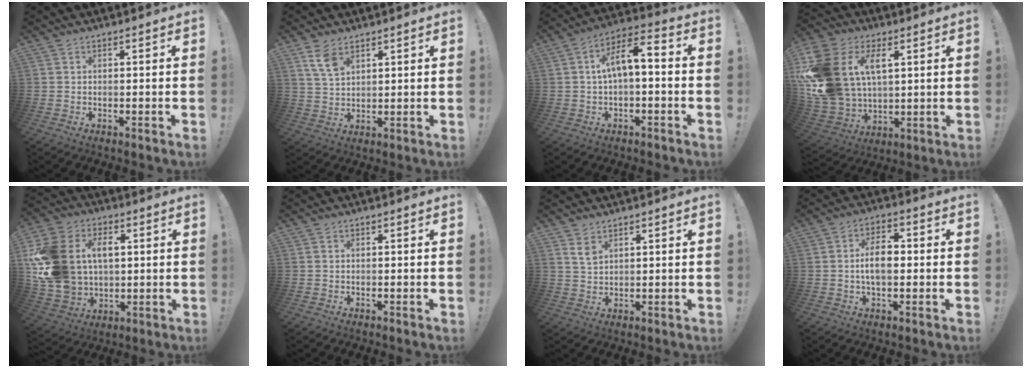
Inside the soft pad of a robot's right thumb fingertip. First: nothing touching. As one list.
[{"total": 7.2, "force": [4.3, 4.0, 4.1], "torque": [-0.068, -0.018, 0.082]}, {"total": 9.1, "force": [0.4, 3.7, 8.3], "torque": [-0.151, 0.012, 0.008]}, {"total": 20.6, "force": [6.8, 14.5, 12.9], "torque": [-0.276, -0.024, 0.129]}, {"total": 20.3, "force": [3.8, 15.5, 12.6], "torque": [-0.243, -0.005, 0.075]}, {"total": 0.8, "force": [-0.3, 0.8, -0.1], "torque": [0.001, 0.003, -0.006]}, {"total": 4.3, "force": [2.7, 2.7, 1.9], "torque": [-0.022, -0.014, 0.048]}, {"total": 8.5, "force": [-0.3, 4.8, 7.0], "torque": [-0.115, 0.005, -0.010]}]